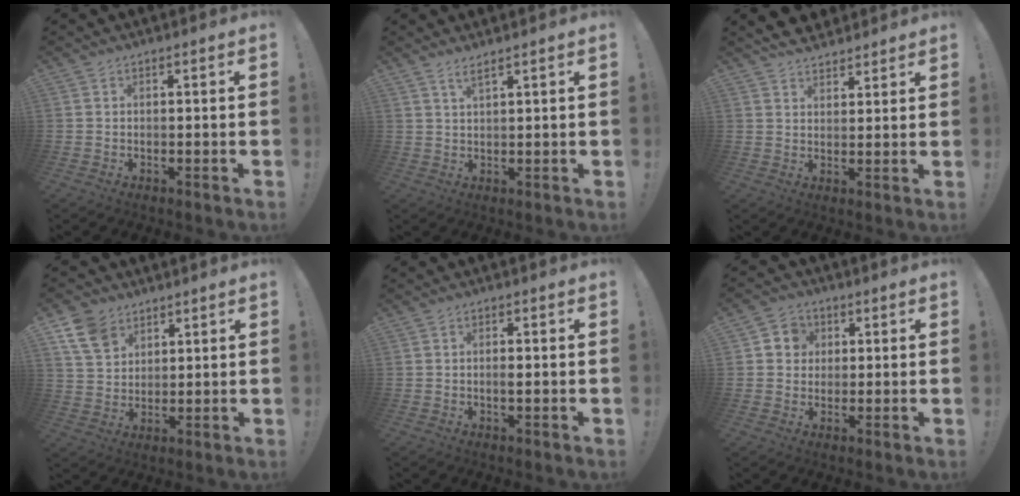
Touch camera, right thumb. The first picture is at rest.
{"total": 2.6, "force": [2.0, 0.0, 1.7], "torque": [-0.032, -0.010, 0.035]}
{"total": 5.5, "force": [5.0, 2.2, 0.7], "torque": [-0.014, -0.026, 0.094]}
{"total": 9.8, "force": [5.9, 6.8, 4.0], "torque": [-0.071, -0.026, 0.119]}
{"total": 1.6, "force": [-0.3, 0.4, 1.5], "torque": [-0.020, -0.001, -0.008]}
{"total": 5.9, "force": [0.8, 5.6, 1.5], "torque": [-0.020, -0.001, 0.015]}